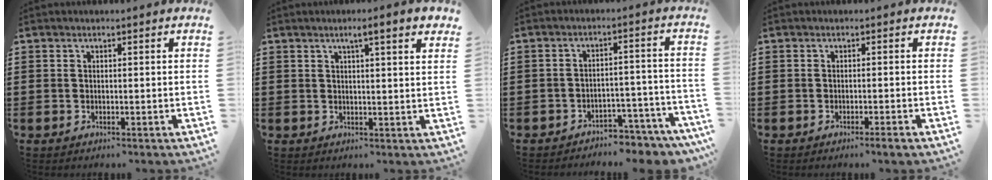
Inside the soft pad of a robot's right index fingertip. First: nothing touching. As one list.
[{"total": 3.1, "force": [1.9, -0.1, 2.5], "torque": [-0.044, -0.003, 0.030]}, {"total": 4.5, "force": [-4.4, 0.5, 0.7], "torque": [-0.015, 0.011, -0.091]}, {"total": 1.0, "force": [-0.7, -0.1, 0.7], "torque": [-0.012, -0.002, -0.014]}]